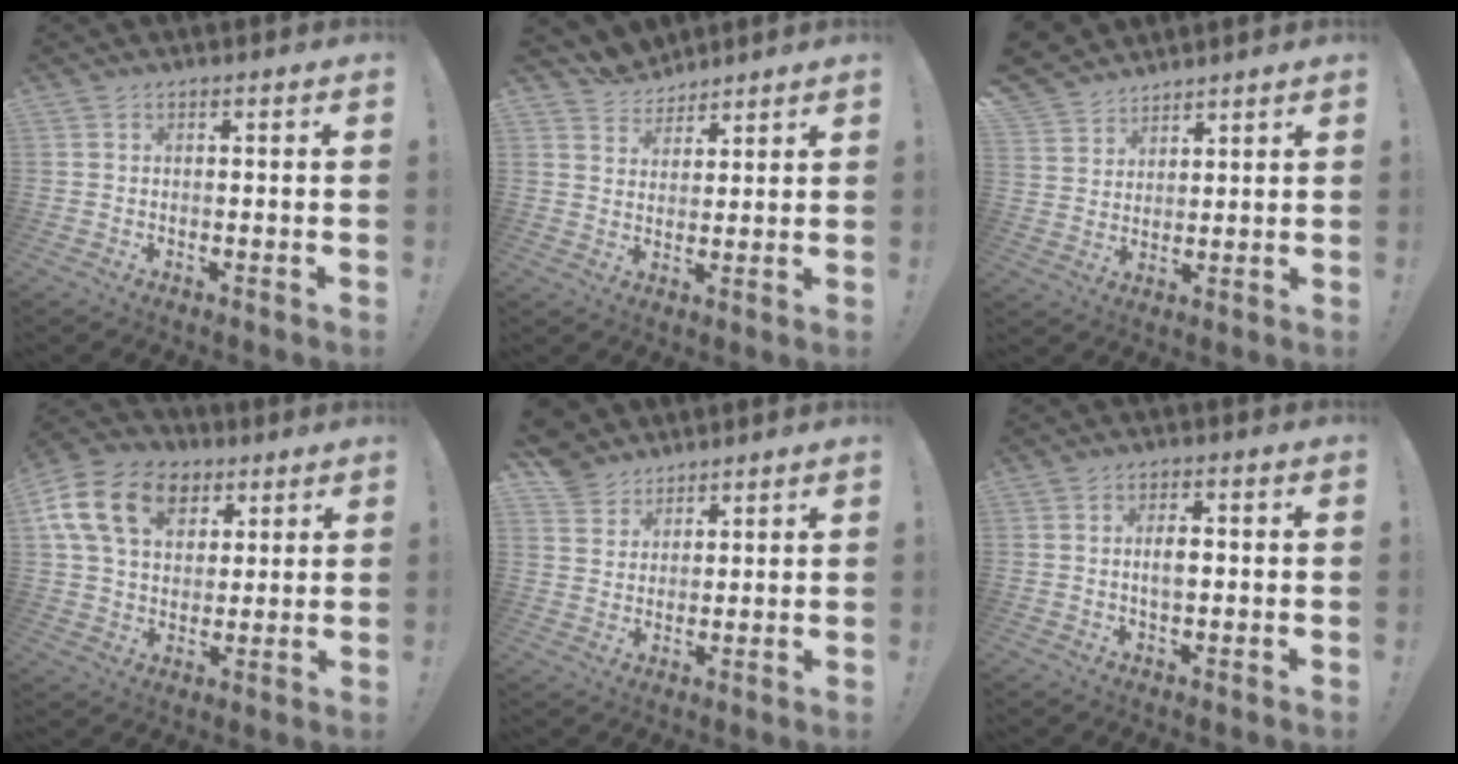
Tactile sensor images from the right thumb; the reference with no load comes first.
{"total": 7.2, "force": [6.5, 3.2, 0.4], "torque": [-0.017, -0.050, 0.127]}
{"total": 7.2, "force": [5.6, 4.5, 0.8], "torque": [-0.031, -0.043, 0.115]}
{"total": 18.0, "force": [7.4, 12.8, 10.3], "torque": [-0.162, -0.025, 0.139]}
{"total": 7.5, "force": [5.7, 4.9, 0.6], "torque": [-0.014, -0.049, 0.113]}
{"total": 3.8, "force": [0.0, 1.8, 3.3], "torque": [-0.057, 0.002, -0.006]}